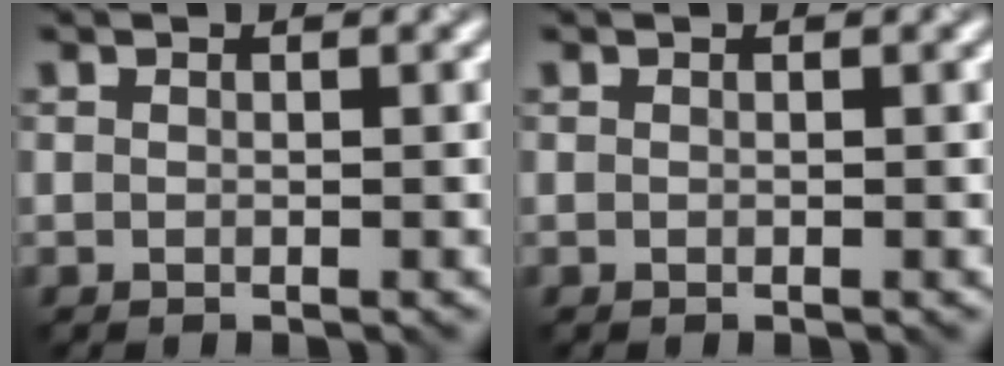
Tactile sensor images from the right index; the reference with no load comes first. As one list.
[{"total": 0.0}]